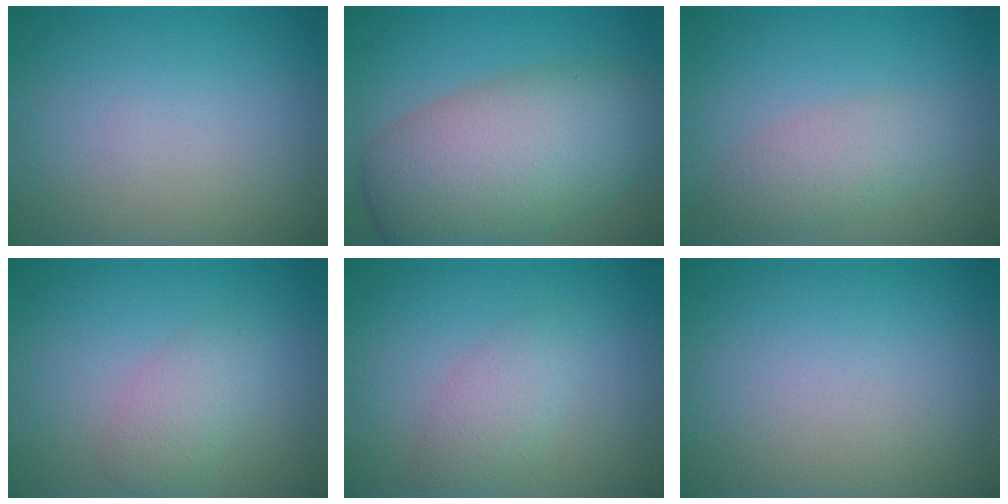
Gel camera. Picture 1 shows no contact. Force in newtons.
{"total": 10.5, "press": 10.5, "slide": 0.1}
{"total": 2.8, "press": 2.8, "slide": 0.2}
{"total": 2.6, "press": 2.6, "slide": 0.1}
{"total": 2.4, "press": 2.4, "slide": 0.2}
{"total": 0.0}